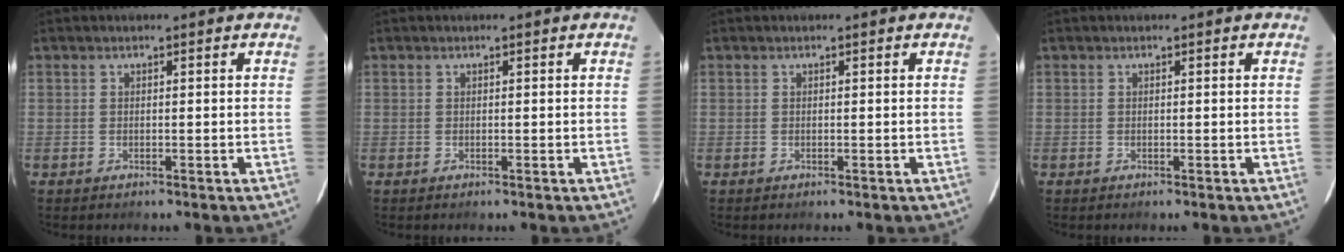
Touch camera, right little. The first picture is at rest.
{"total": 0.0}
{"total": 0.0}
{"total": 0.0}